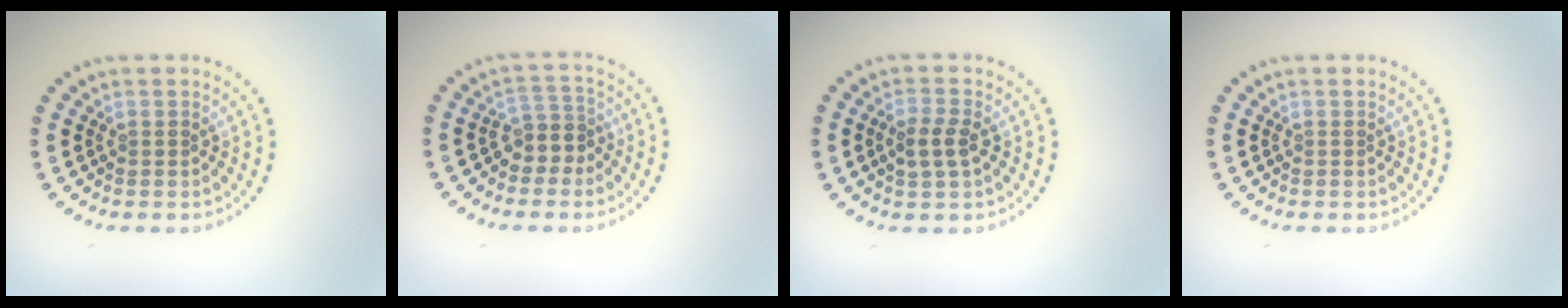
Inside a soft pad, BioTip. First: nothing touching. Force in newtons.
{"total": 2.6, "press": 2.2, "slide": 1.5}
{"total": 2.4, "press": 2.3, "slide": 0.5}
{"total": 0.0}